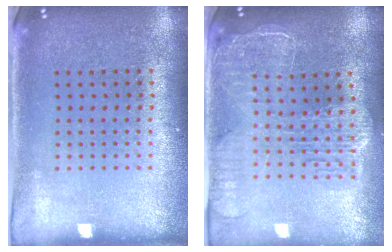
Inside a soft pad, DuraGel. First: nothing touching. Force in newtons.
{"total": 2.5, "press": 2.2, "slide": 1.3}